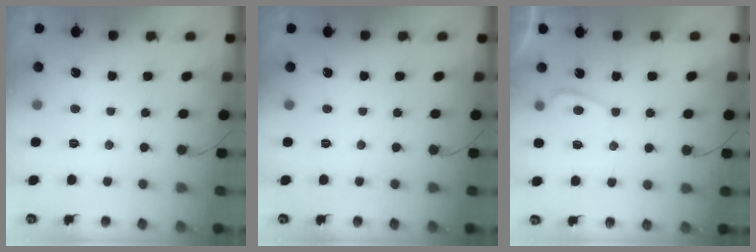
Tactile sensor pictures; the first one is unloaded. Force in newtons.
{"total": 0.0}
{"total": 3.4, "press": 3.3, "slide": 0.6}